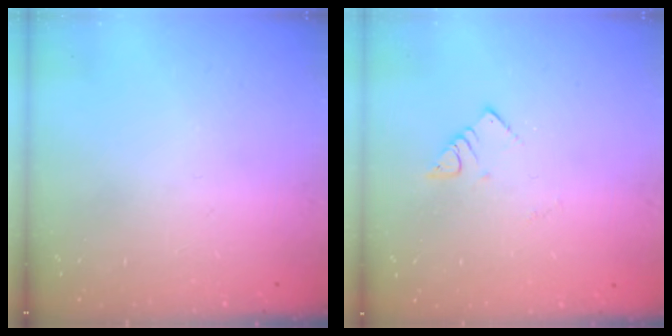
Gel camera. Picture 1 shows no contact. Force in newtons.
{"total": 2.4, "press": 2.3, "slide": 0.5}